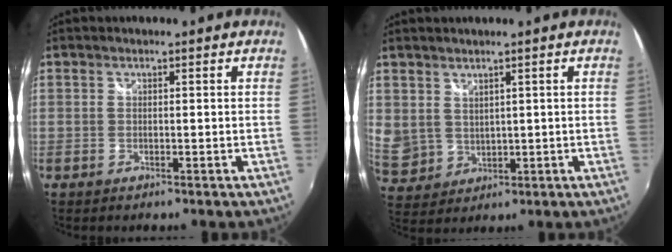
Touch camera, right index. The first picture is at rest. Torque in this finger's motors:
{"motor_torque": [0.39, 0.33, 0.14, -0.01]}